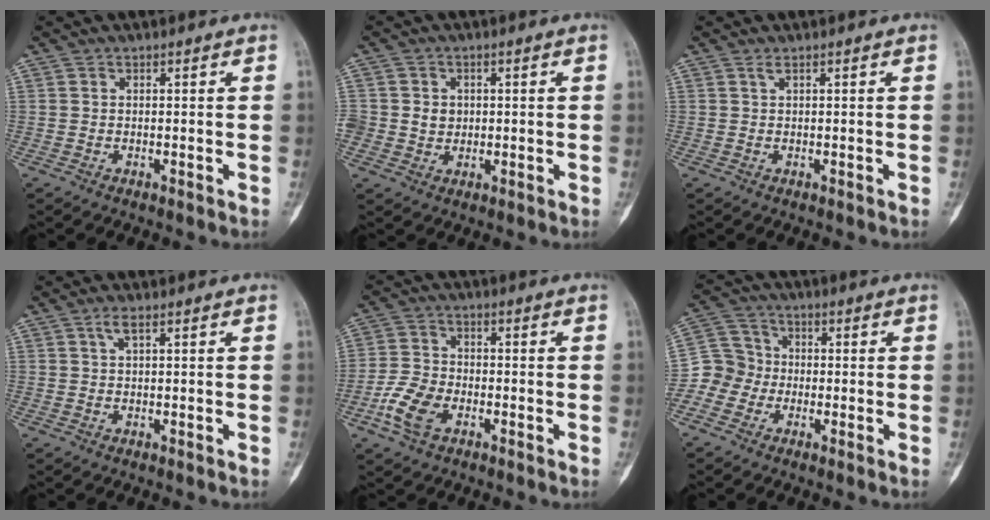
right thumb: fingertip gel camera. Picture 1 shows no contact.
{"total": 4.0, "force": [0.2, 3.7, 1.6], "torque": [-0.006, 0.004, 0.008]}
{"total": 0.5, "force": [0.3, 0.0, 0.4], "torque": [-0.012, 0.004, 0.008]}
{"total": 1.7, "force": [0.8, 0.3, 1.4], "torque": [-0.037, 0.009, 0.019]}
{"total": 7.4, "force": [-3.3, 4.5, 4.9], "torque": [-0.104, 0.012, -0.069]}
{"total": 7.4, "force": [-2.6, 6.7, 1.5], "torque": [-0.004, 0.030, -0.059]}